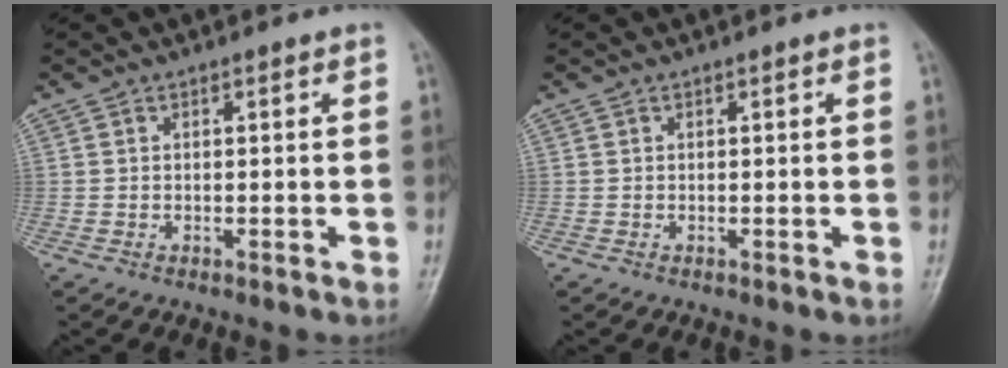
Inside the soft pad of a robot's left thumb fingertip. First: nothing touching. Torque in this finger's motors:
{"motor_torque": [0.00, 0.02, 0.00, -0.03, 0.00]}